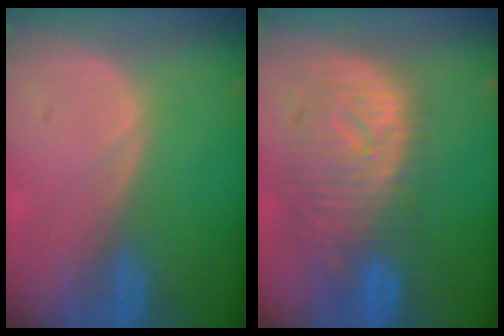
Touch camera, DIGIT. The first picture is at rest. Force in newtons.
{"total": 10.8, "press": 9.7, "slide": 4.8}